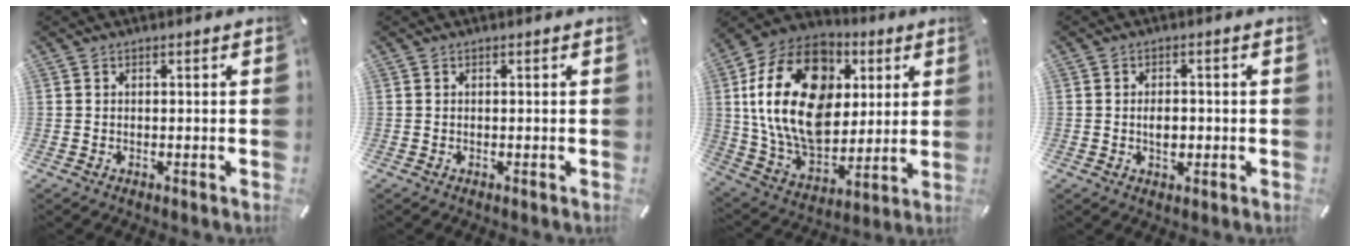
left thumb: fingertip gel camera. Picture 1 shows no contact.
{"total": 0.0}
{"total": 24.2, "force": [4.9, 17.5, 16.0], "torque": [-0.317, -0.016, 0.085]}
{"total": 3.8, "force": [-0.4, 2.5, 2.8], "torque": [-0.044, 0.002, -0.008]}